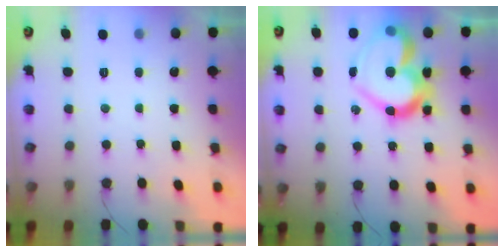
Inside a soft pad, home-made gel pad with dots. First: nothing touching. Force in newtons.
{"total": 21.0, "press": 21.0, "slide": 1.7}